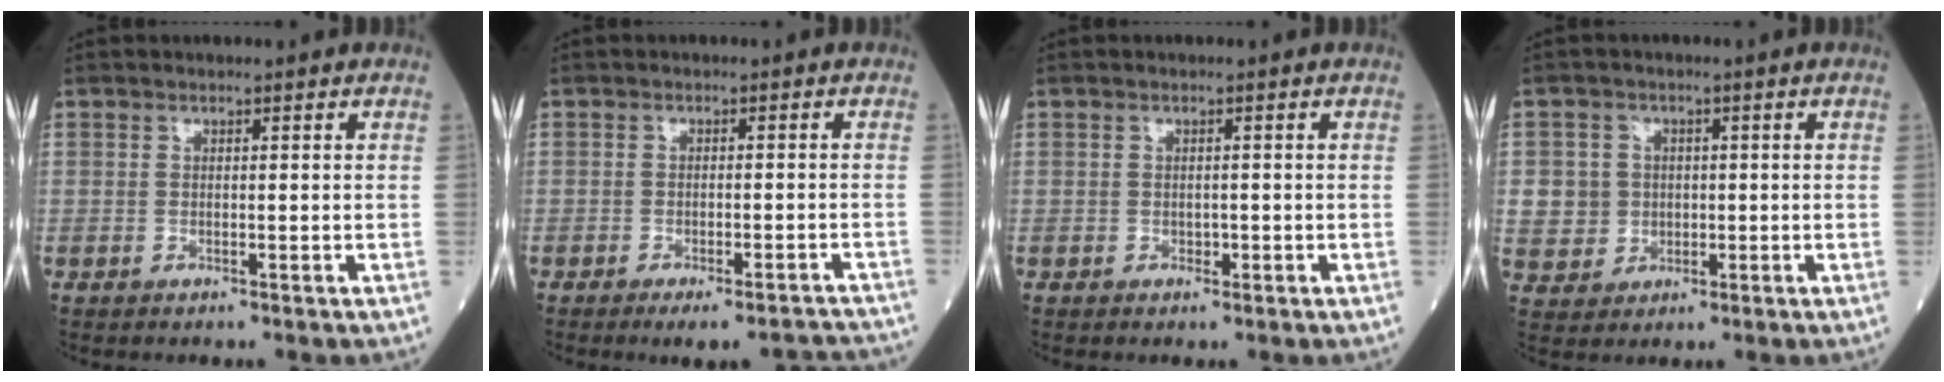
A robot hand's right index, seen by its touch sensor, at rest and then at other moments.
{"total": 8.7, "force": [-7.9, 1.5, 3.3], "torque": [-0.025, 0.008, -0.095]}
{"total": 0.5, "force": [-0.3, 0.2, 0.4], "torque": [-0.007, 0.001, -0.004]}
{"total": 4.7, "force": [0.1, 4.7, 0.8], "torque": [-0.013, 0.012, 0.008]}